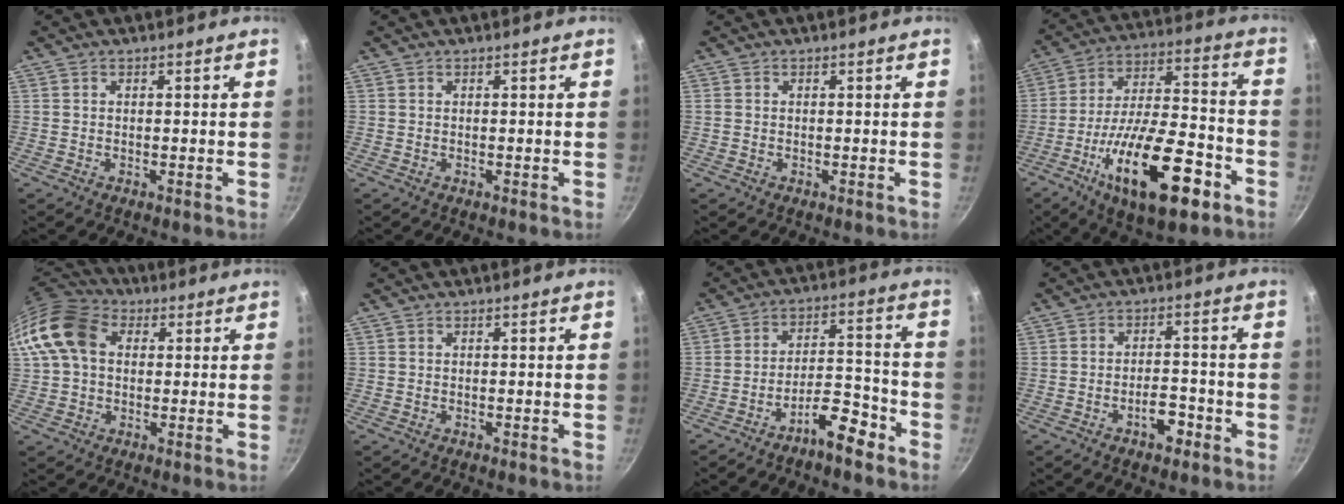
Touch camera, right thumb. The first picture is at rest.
{"total": 0.0}
{"total": 0.6, "force": [0.0, 0.6, 0.2], "torque": [-0.003, 0.001, 0.001]}
{"total": 23.9, "force": [-10.6, 9.2, 19.4], "torque": [-0.296, 0.043, -0.171]}
{"total": 13.5, "force": [2.6, 9.9, 8.7], "torque": [-0.156, 0.025, 0.031]}
{"total": 0.0}
{"total": 8.6, "force": [-6.1, 2.8, 5.5], "torque": [-0.072, 0.062, -0.096]}
{"total": 5.3, "force": [-2.9, 2.6, 3.6], "torque": [-0.036, 0.024, -0.044]}